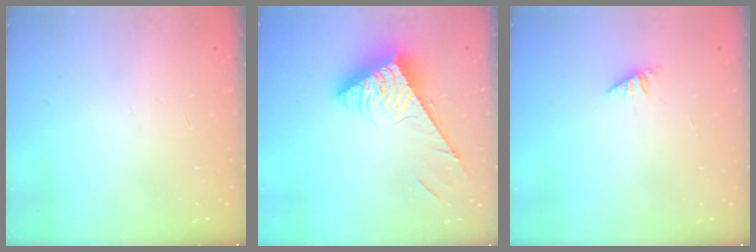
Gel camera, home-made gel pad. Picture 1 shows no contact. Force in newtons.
{"total": 6.3, "press": 6.3, "slide": 0.4}
{"total": 1.1, "press": 1.0, "slide": 0.3}